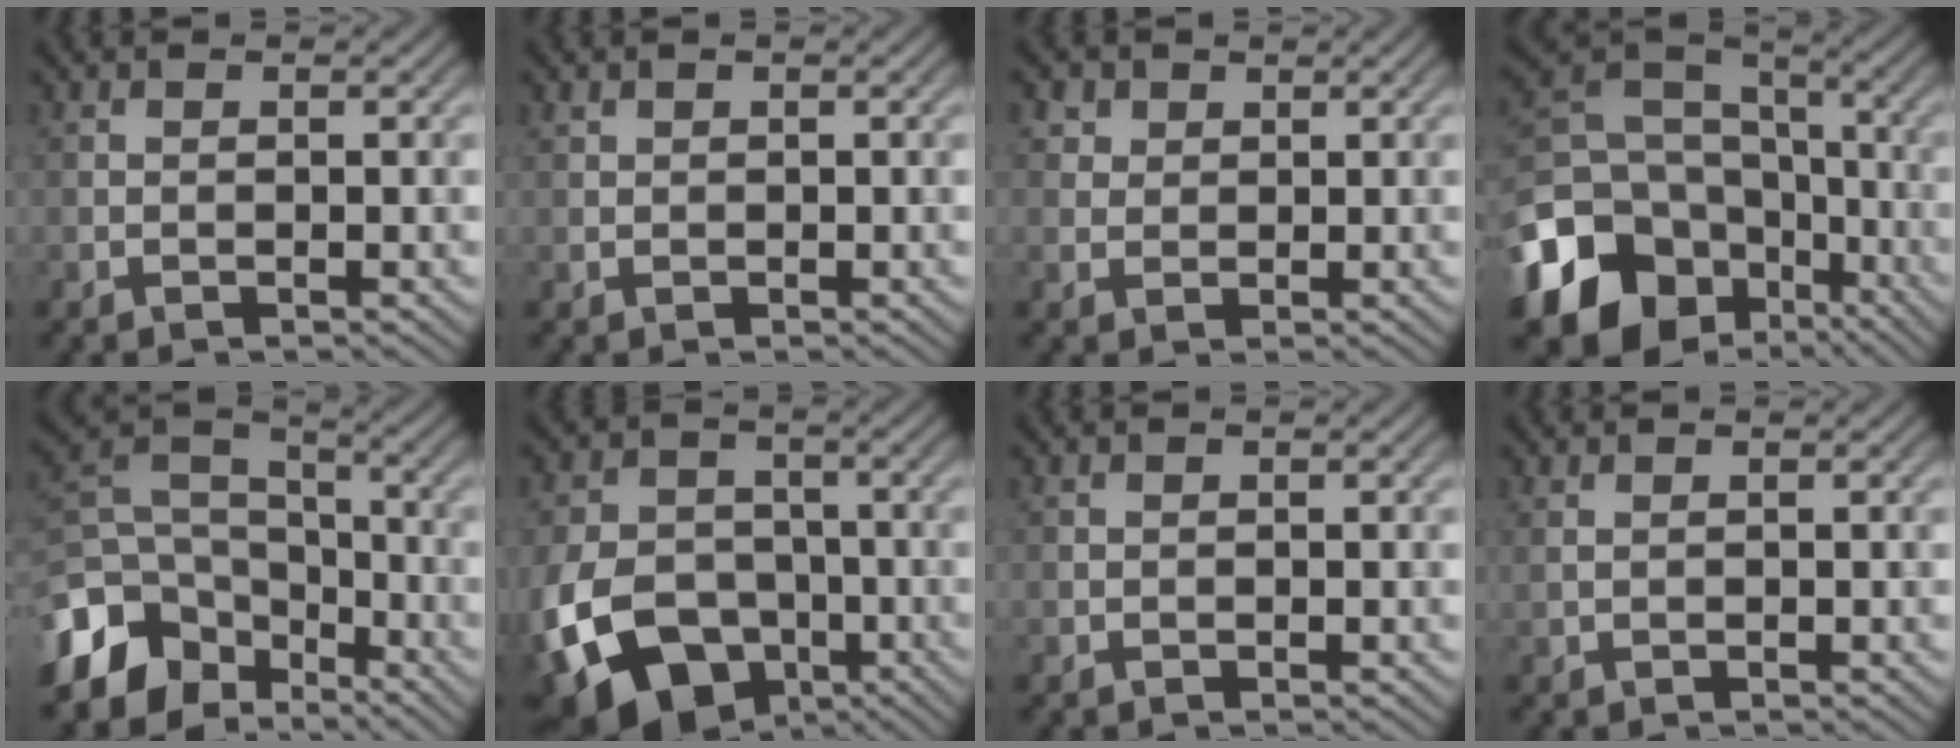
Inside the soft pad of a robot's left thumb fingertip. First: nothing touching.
{"total": 0.6, "force": [0.3, 0.5, 0.2], "torque": [-0.005, -0.002, 0.008]}
{"total": 3.4, "force": [1.9, 2.6, 1.2], "torque": [-0.040, -0.001, 0.041]}
{"total": 16.6, "force": [-7.7, 12.6, 7.7], "torque": [-0.228, -0.040, -0.136]}
{"total": 13.0, "force": [-7.0, 8.9, 6.5], "torque": [-0.173, -0.020, -0.134]}
{"total": 14.9, "force": [-6.2, 10.7, 8.3], "torque": [-0.203, -0.041, -0.117]}
{"total": 0.0}
{"total": 0.7, "force": [0.4, 0.0, 0.6], "torque": [-0.018, 0.006, 0.009]}